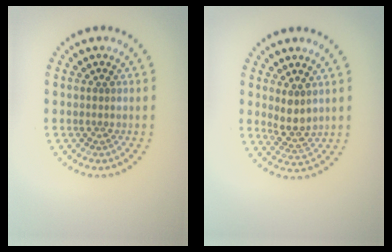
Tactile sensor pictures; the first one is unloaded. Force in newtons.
{"total": 2.4, "press": 2.1, "slide": 1.2}